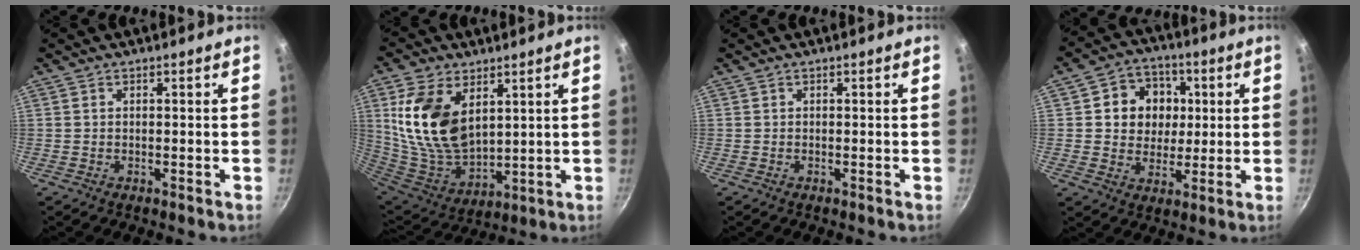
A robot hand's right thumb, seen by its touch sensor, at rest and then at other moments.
{"total": 17.8, "force": [5.8, 10.7, 12.9], "torque": [-0.238, -0.042, 0.126]}
{"total": 0.0}
{"total": 11.3, "force": [2.0, 9.9, 5.1], "torque": [-0.042, 0.002, 0.026]}